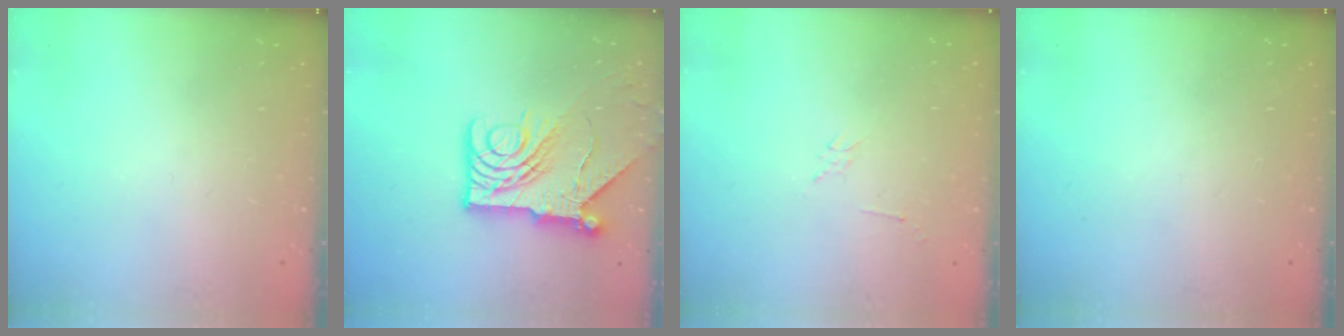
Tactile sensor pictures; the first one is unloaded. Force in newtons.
{"total": 14.5, "press": 14.4, "slide": 1.7}
{"total": 2.3, "press": 2.3, "slide": 0.4}
{"total": 0.0}